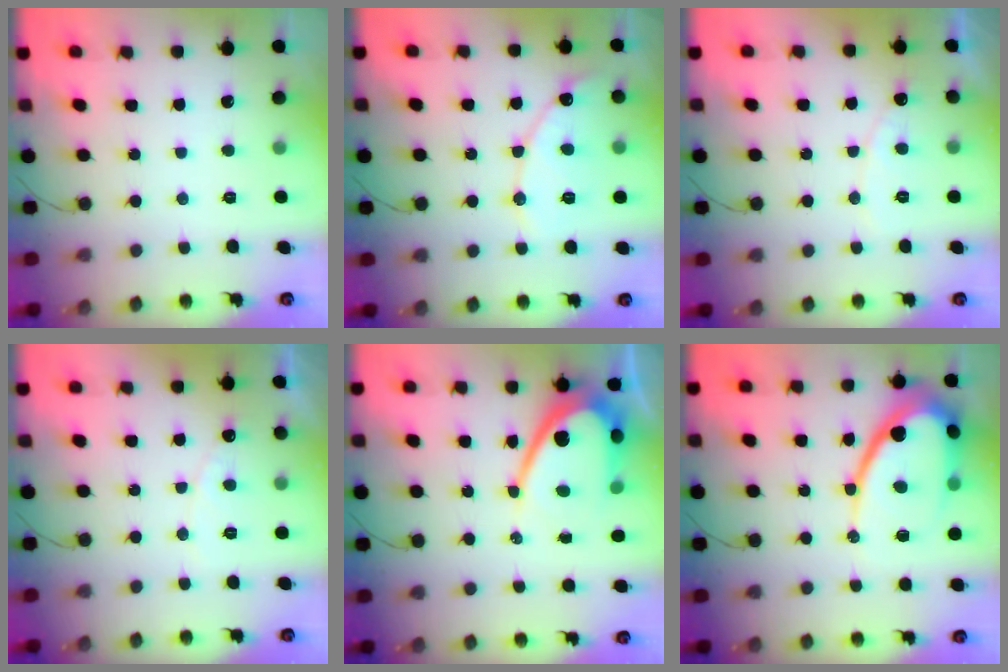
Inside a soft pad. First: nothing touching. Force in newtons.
{"total": 9.7, "press": 9.6, "slide": 0.9}
{"total": 5.9, "press": 5.9, "slide": 0.5}
{"total": 4.5, "press": 4.5, "slide": 0.4}
{"total": 13.2, "press": 13.2, "slide": 1.0}
{"total": 15.4, "press": 15.3, "slide": 1.6}